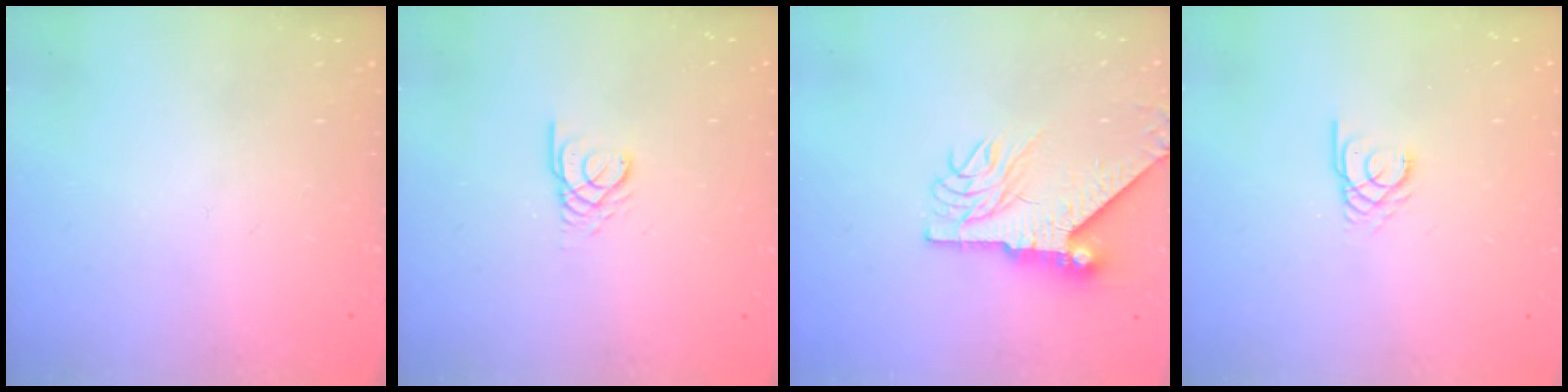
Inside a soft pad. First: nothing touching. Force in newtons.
{"total": 2.4, "press": 2.4, "slide": 0.1}
{"total": 10.0, "press": 9.8, "slide": 1.6}
{"total": 2.4, "press": 2.4, "slide": 0.3}